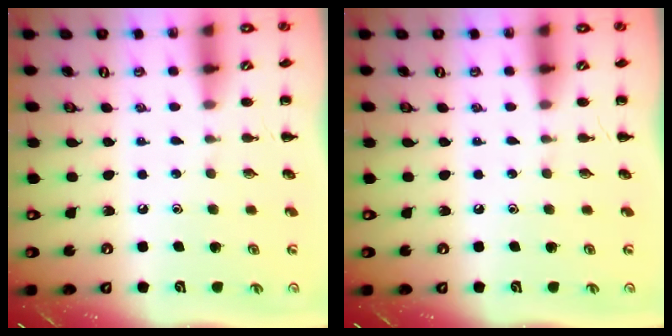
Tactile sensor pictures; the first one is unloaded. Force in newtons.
{"total": 0.0}